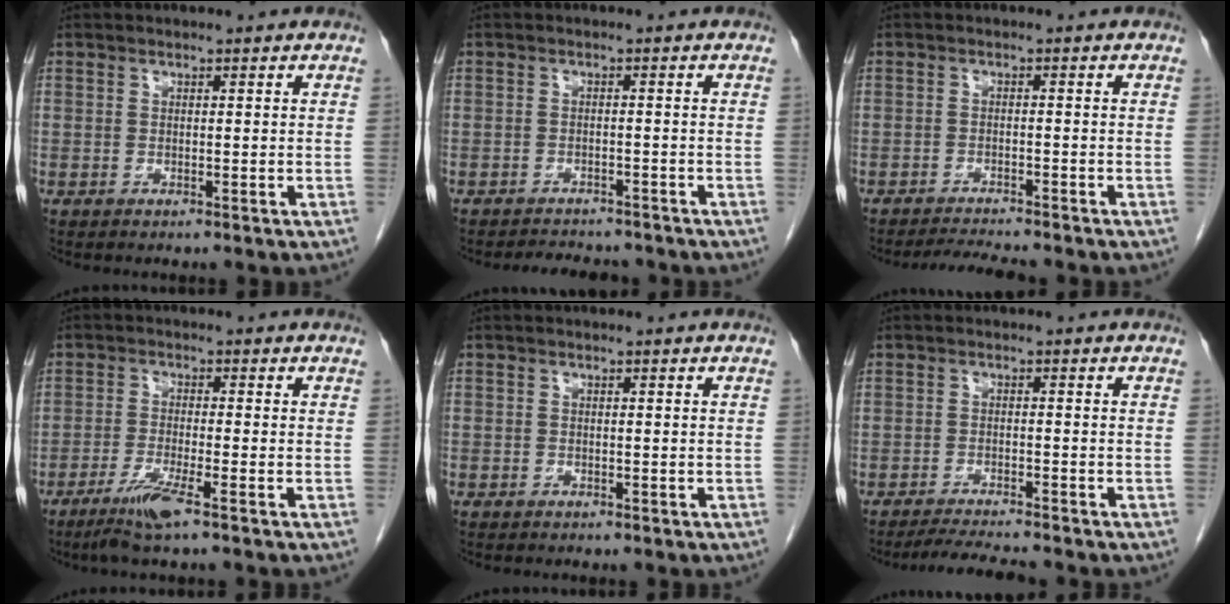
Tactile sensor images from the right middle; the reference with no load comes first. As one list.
[{"total": 5.7, "force": [-5.3, 1.6, 1.3], "torque": [-0.021, -0.004, -0.069]}, {"total": 4.4, "force": [-4.2, -0.4, 1.2], "torque": [-0.027, -0.017, -0.067]}, {"total": 5.3, "force": [-3.4, -0.4, 4.1], "torque": [-0.084, -0.015, -0.069]}, {"total": 0.8, "force": [-0.6, 0.5, 0.1], "torque": [-0.010, 0.002, -0.011]}, {"total": 5.5, "force": [-5.2, -0.4, 1.9], "torque": [-0.036, -0.019, -0.085]}]